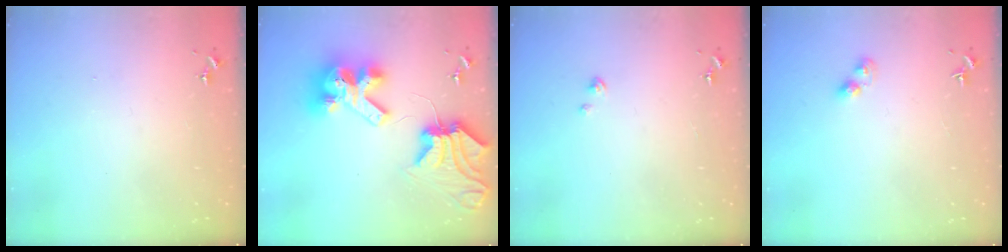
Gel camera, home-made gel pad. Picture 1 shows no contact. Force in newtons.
{"total": 17.8, "press": 17.7, "slide": 1.9}
{"total": 1.6, "press": 1.6, "slide": 0.2}
{"total": 4.3, "press": 4.2, "slide": 0.5}